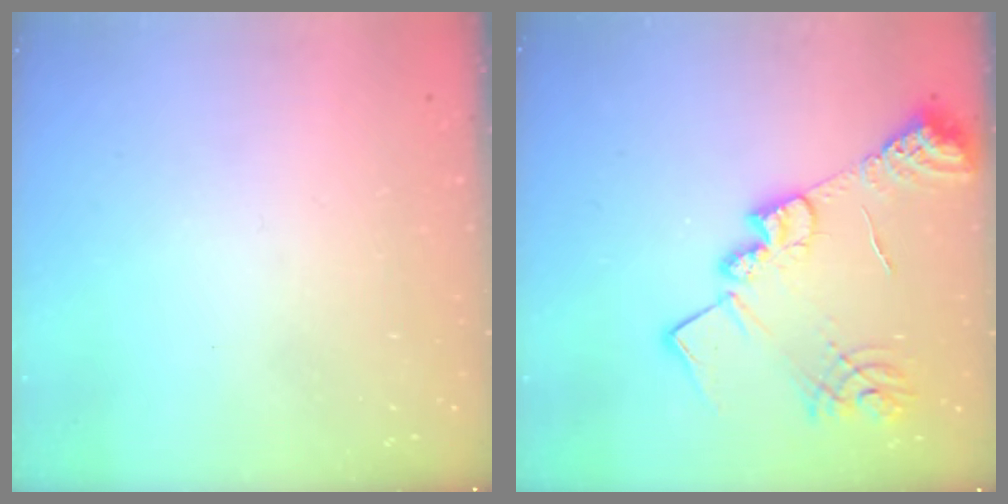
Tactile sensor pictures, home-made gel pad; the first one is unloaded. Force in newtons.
{"total": 18.1, "press": 18.0, "slide": 1.8}